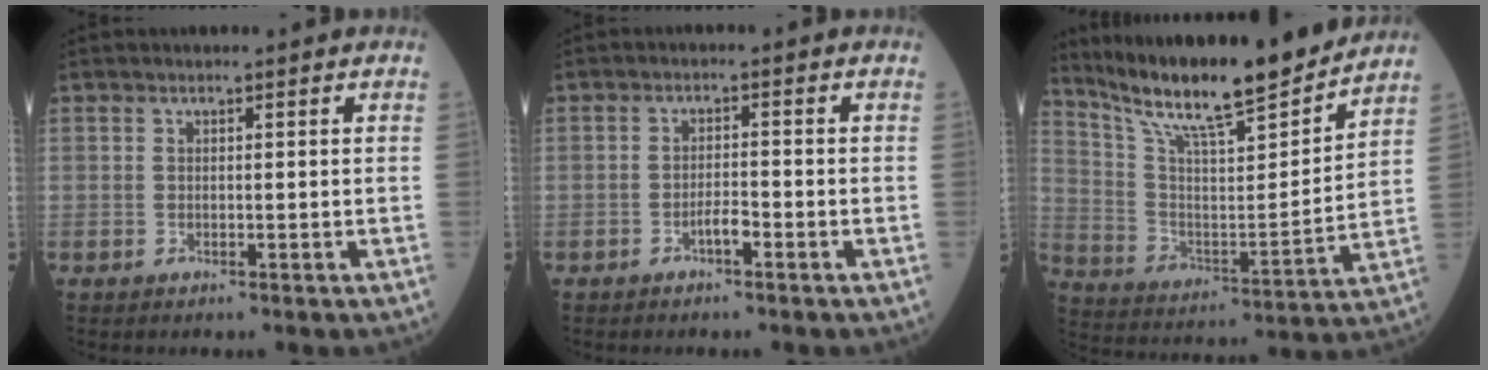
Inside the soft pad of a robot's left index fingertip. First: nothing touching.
{"total": 2.2, "force": [-1.4, 0.4, 1.6], "torque": [-0.027, 0.003, -0.026]}
{"total": 19.7, "force": [17.1, 1.1, 9.7], "torque": [-0.172, -0.008, 0.285]}